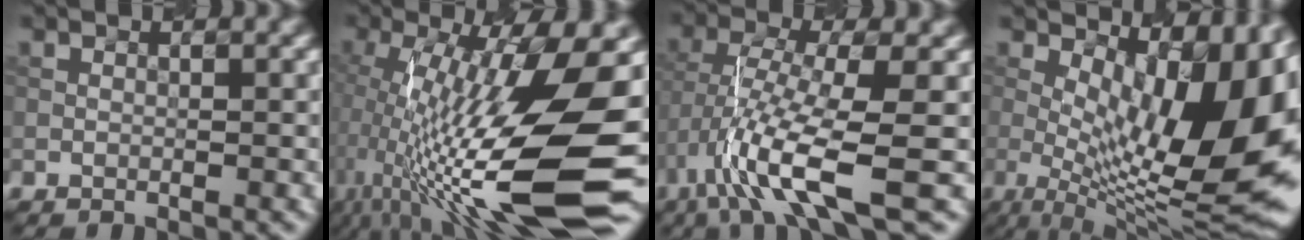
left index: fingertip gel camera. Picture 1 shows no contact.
{"total": 16.5, "force": [-1.4, 4.4, 15.9], "torque": [-0.281, 0.002, -0.019]}
{"total": 8.5, "force": [-3.2, 1.9, 7.7], "torque": [-0.158, -0.005, -0.064]}
{"total": 15.2, "force": [1.7, 6.5, 13.7], "torque": [-0.177, -0.013, 0.041]}